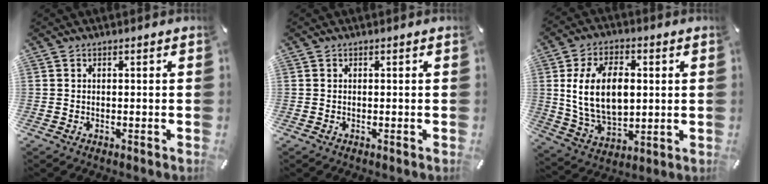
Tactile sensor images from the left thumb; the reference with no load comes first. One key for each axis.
{"total": 0.0}
{"total": 15.1, "fx": 2.0, "fy": 9.7, "fz": 11.4, "tx": -0.237, "ty": 0.005, "tz": 0.035}